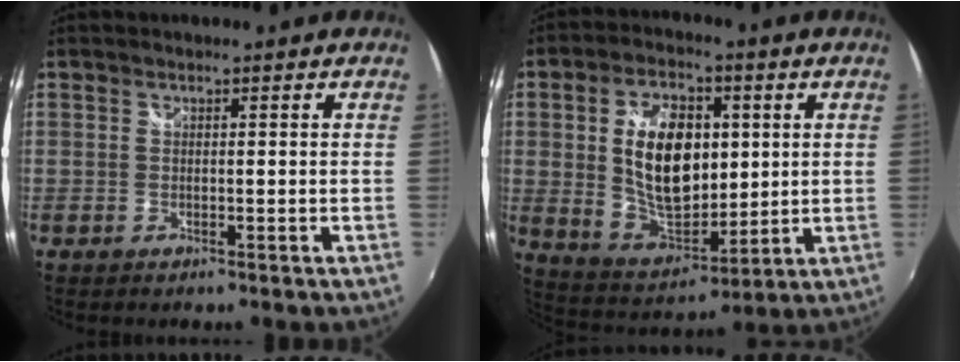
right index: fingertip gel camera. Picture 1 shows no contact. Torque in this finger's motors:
{"motor_torque": [1.25, -0.75, 1.05, 0.19]}